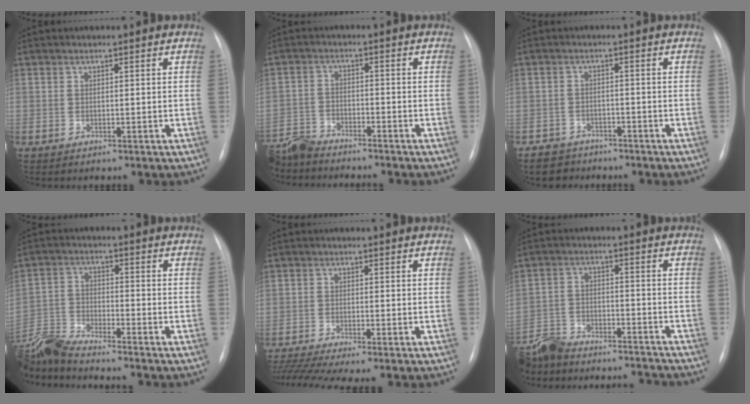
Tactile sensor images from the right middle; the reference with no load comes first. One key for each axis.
{"total": 6.5, "fx": -6.3, "fy": 1.3, "fz": 0.7, "tx": -0.017, "ty": -0.015, "tz": -0.122}
{"total": 4.1, "fx": -3.3, "fy": 2.5, "fz": -0.3, "tx": 0.003, "ty": 0.006, "tz": -0.056}
{"total": 10.3, "fx": -9.9, "fy": -1.0, "fz": 2.9, "tx": -0.072, "ty": -0.009, "tz": -0.196}
{"total": 7.4, "fx": -5.9, "fy": -0.1, "fz": 4.4, "tx": -0.082, "ty": -0.010, "tz": -0.102}
{"total": 16.7, "fx": -15.5, "fy": 4.1, "fz": 4.9, "tx": -0.131, "ty": 0.006, "tz": -0.243}